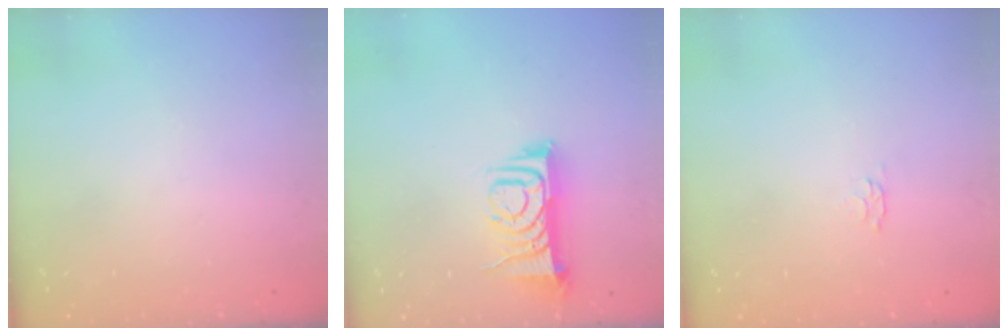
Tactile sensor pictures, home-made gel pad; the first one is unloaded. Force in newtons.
{"total": 9.0, "press": 9.0, "slide": 0.7}
{"total": 2.8, "press": 2.7, "slide": 0.5}